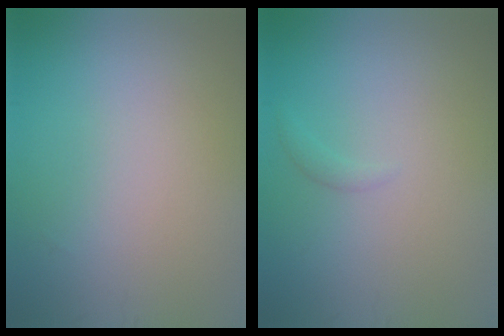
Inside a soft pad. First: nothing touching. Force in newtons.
{"total": 0.6, "press": 0.6, "slide": 0.1}